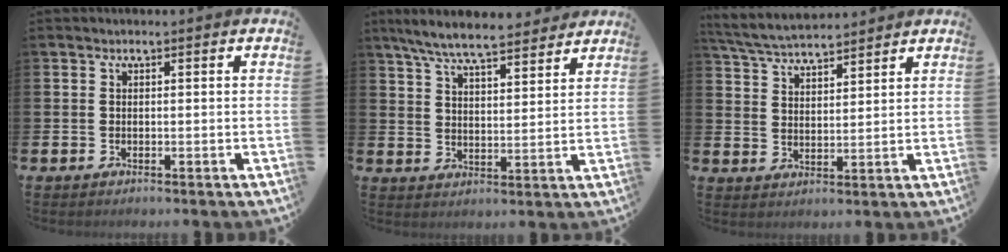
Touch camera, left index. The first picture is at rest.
{"total": 7.7, "force": [7.2, 1.1, 2.5], "torque": [-0.073, -0.033, 0.130]}
{"total": 5.2, "force": [5.0, 0.7, 0.9], "torque": [-0.044, -0.023, 0.092]}